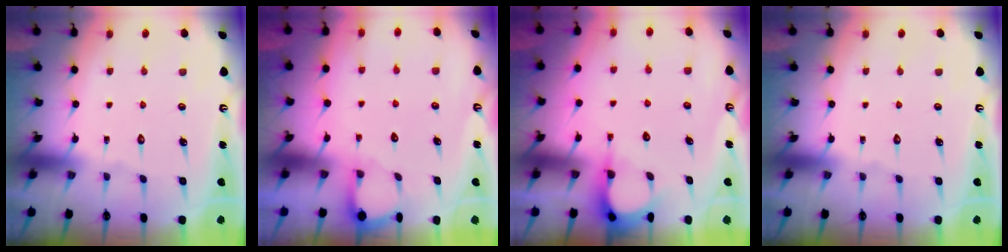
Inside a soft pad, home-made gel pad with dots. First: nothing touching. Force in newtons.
{"total": 1.8, "press": 1.8, "slide": 0.1}
{"total": 4.3, "press": 4.3, "slide": 0.2}
{"total": 0.0}